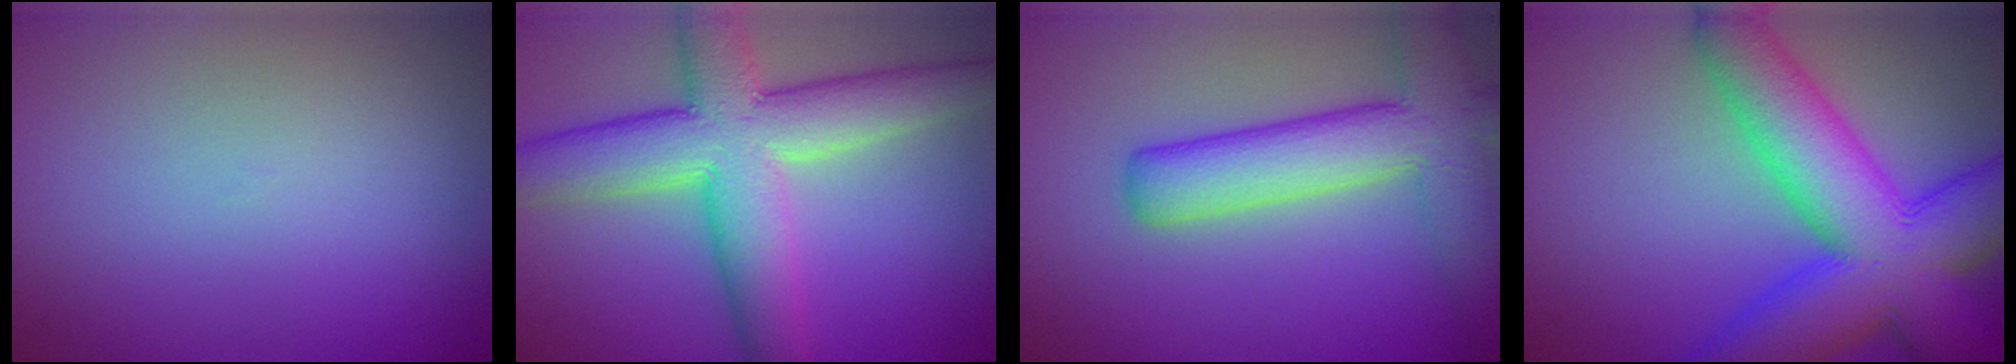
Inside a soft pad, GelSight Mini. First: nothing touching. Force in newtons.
{"total": 9.7, "press": 9.7, "slide": 0.4}
{"total": 7.6, "press": 7.6, "slide": 0.4}
{"total": 13.2, "press": 13.2, "slide": 0.5}